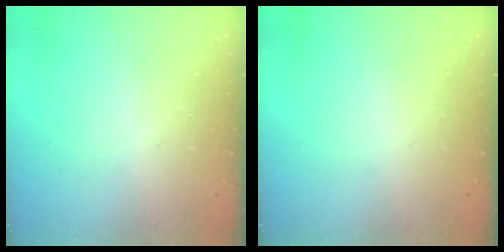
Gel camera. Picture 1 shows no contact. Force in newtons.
{"total": 0.0}